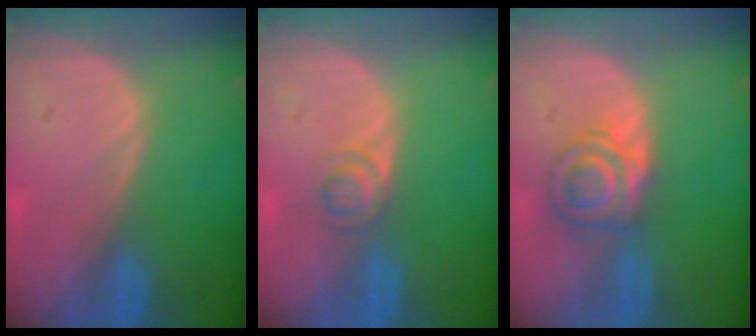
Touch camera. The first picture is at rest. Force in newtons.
{"total": 2.7, "press": 2.7, "slide": 0.2}
{"total": 6.0, "press": 5.6, "slide": 2.2}